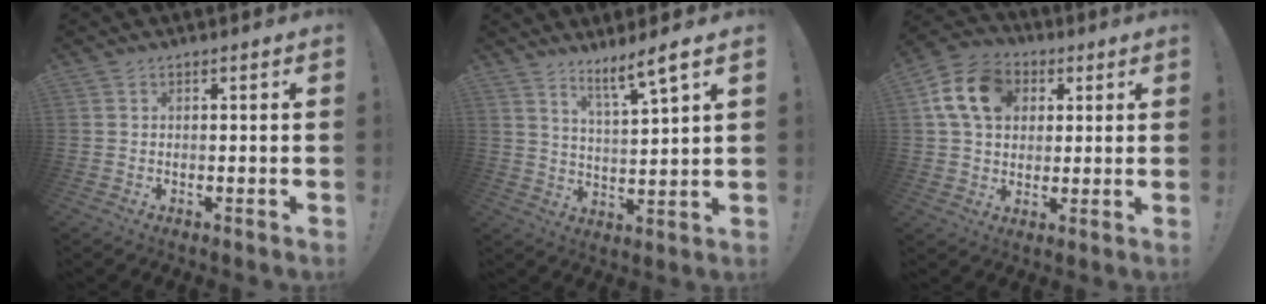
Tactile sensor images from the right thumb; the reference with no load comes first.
{"total": 7.6, "force": [5.7, -0.1, 5.1], "torque": [-0.071, -0.043, 0.090]}
{"total": 14.4, "force": [4.4, 11.1, 8.1], "torque": [-0.136, 0.001, 0.090]}